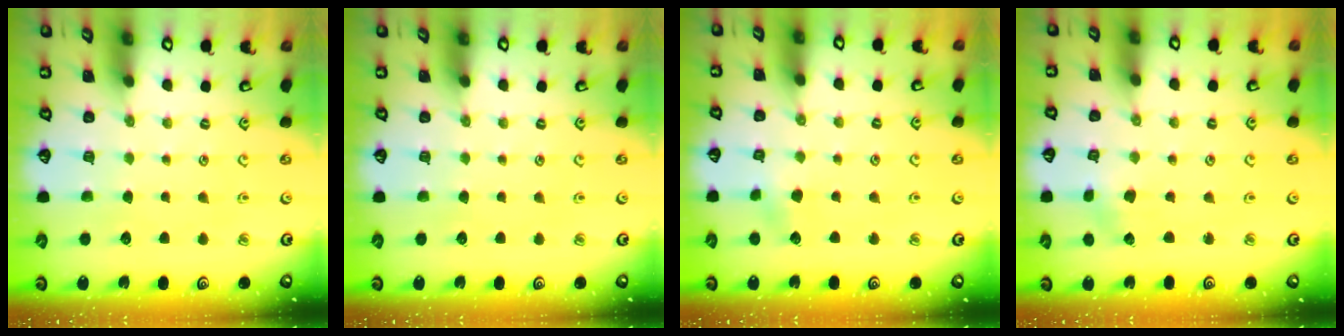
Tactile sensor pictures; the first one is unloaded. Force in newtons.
{"total": 0.0}
{"total": 3.0, "press": 3.0, "slide": 0.3}
{"total": 1.1, "press": 1.1, "slide": 0.2}